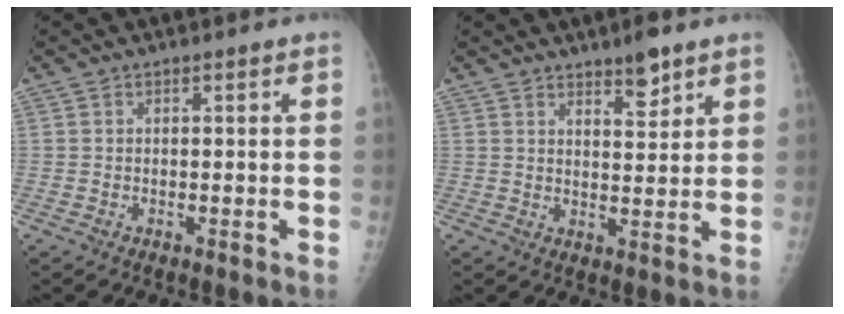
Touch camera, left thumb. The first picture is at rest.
{"total": 5.0, "force": [3.6, 1.5, 3.1], "torque": [-0.035, -0.028, 0.056]}